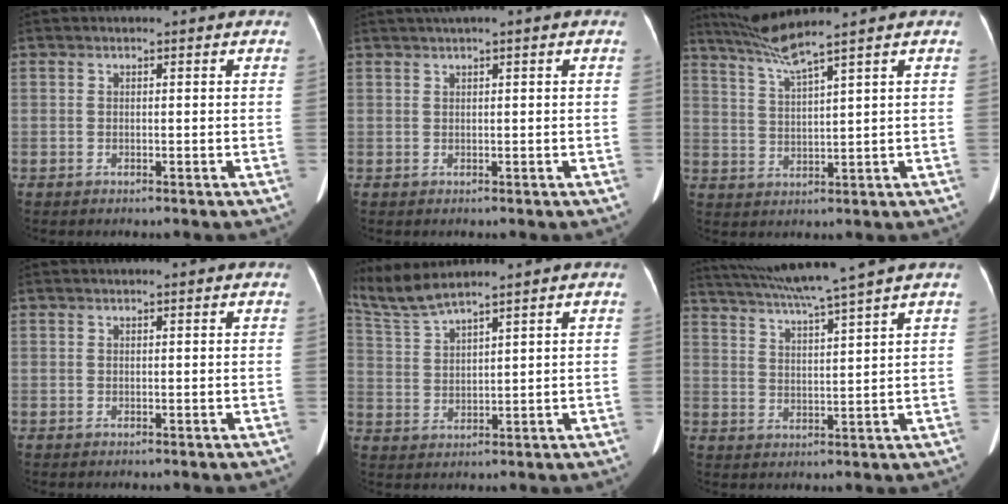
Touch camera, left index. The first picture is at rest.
{"total": 2.4, "force": [1.4, -0.2, 1.9], "torque": [-0.040, 0.021, 0.030]}
{"total": 6.0, "force": [4.9, -2.1, 2.7], "torque": [-0.061, -0.004, 0.102]}
{"total": 0.7, "force": [0.6, 0.0, 0.3], "torque": [0.000, 0.010, 0.009]}
{"total": 5.8, "force": [5.5, -1.1, 1.6], "torque": [-0.055, 0.003, 0.125]}
{"total": 11.8, "force": [10.0, -2.4, 5.8], "torque": [-0.105, 0.003, 0.160]}